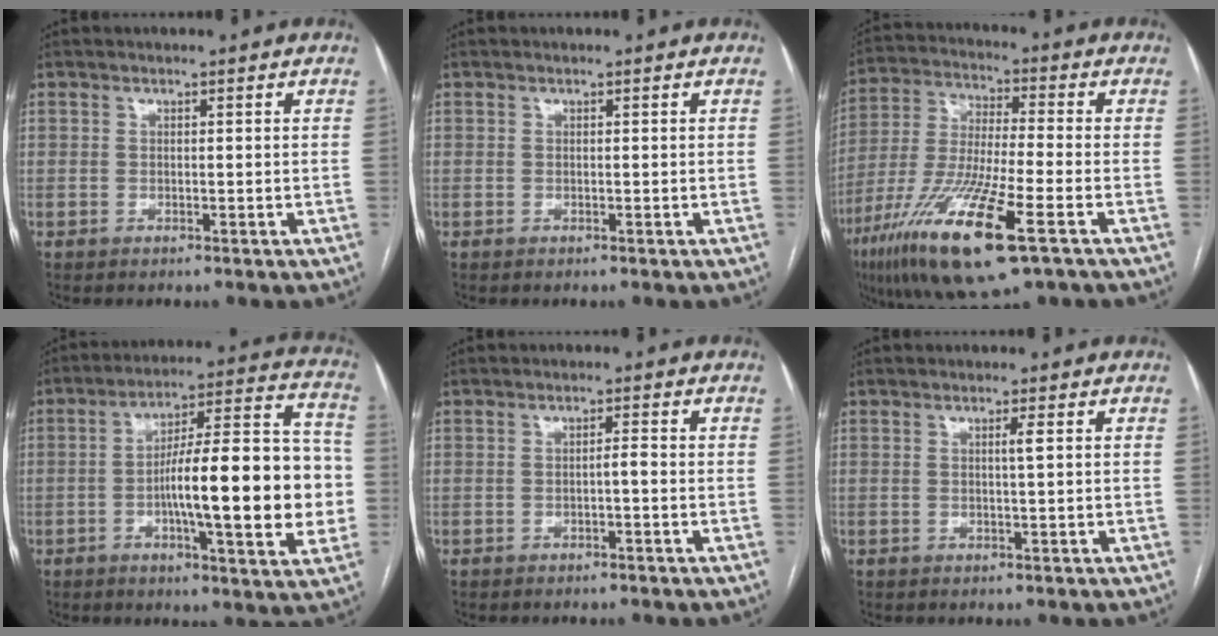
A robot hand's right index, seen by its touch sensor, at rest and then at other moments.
{"total": 0.0}
{"total": 17.9, "force": [-8.9, 1.9, 15.5], "torque": [-0.330, -0.043, -0.161]}
{"total": 21.0, "force": [-3.0, 3.6, 20.5], "torque": [-0.278, 0.028, -0.044]}
{"total": 1.1, "force": [-0.4, 0.1, 1.0], "torque": [-0.015, 0.002, -0.007]}
{"total": 1.2, "force": [0.4, -0.3, 1.1], "torque": [-0.020, 0.000, 0.005]}